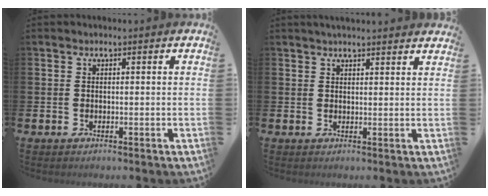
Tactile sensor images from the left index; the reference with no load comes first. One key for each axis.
{"total": 2.3, "fx": 2.3, "fy": -0.1, "fz": 0.3, "tx": -0.009, "ty": -0.007, "tz": 0.042}